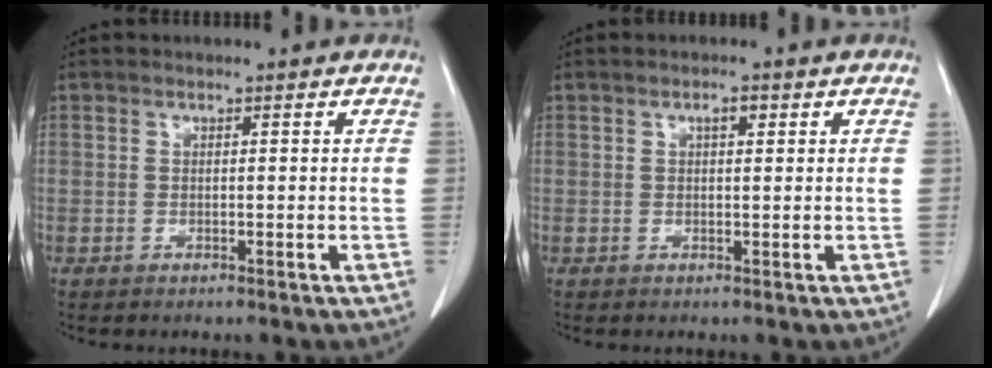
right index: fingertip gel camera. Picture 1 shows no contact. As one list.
[{"total": 1.5, "force": [0.7, 0.5, 1.3], "torque": [-0.022, 0.002, 0.009]}]